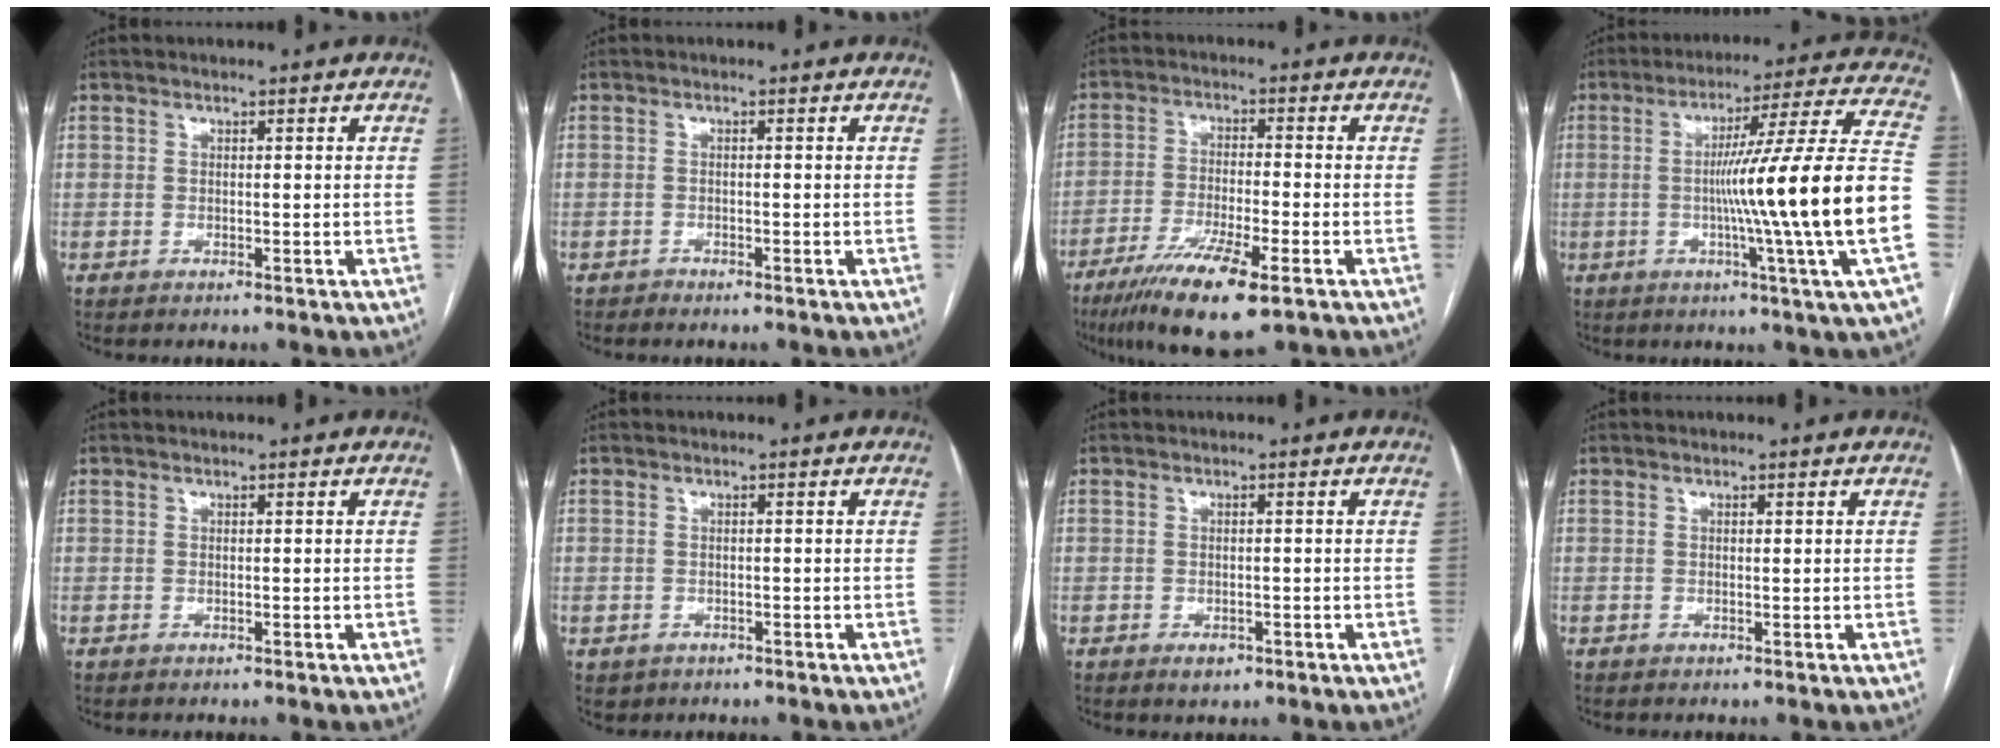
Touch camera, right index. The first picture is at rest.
{"total": 0.6, "force": [-0.5, 0.1, 0.1], "torque": [-0.008, -0.001, -0.011]}
{"total": 11.6, "force": [-6.9, 1.3, 9.3], "torque": [-0.164, -0.029, -0.114]}
{"total": 22.1, "force": [-3.4, -3.1, 21.6], "torque": [-0.274, -0.001, -0.070]}
{"total": 0.0}
{"total": 2.0, "force": [-0.8, 1.8, 0.2], "torque": [0.000, 0.005, -0.005]}
{"total": 1.8, "force": [-1.0, 1.1, 1.0], "torque": [-0.010, 0.002, -0.007]}
{"total": 0.0}